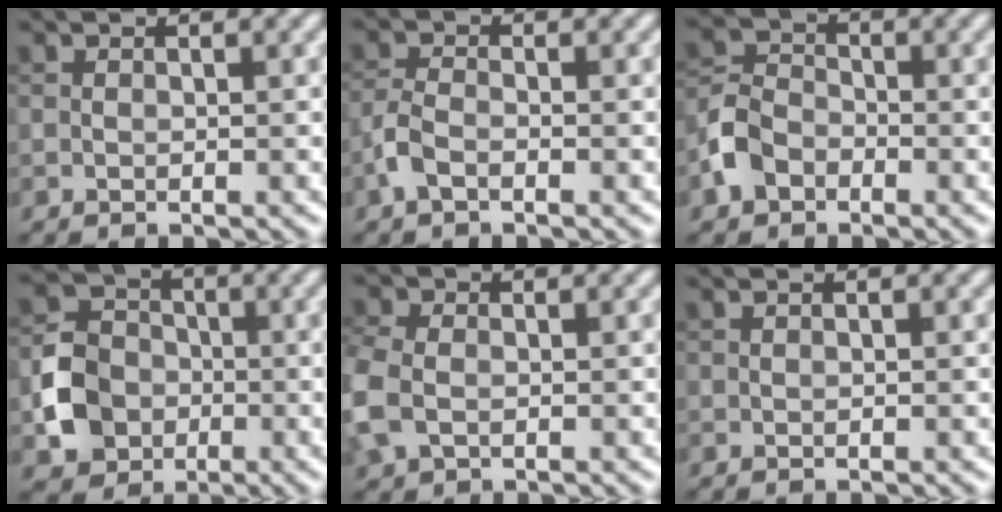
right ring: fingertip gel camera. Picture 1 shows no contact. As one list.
[{"total": 2.4, "force": [-1.3, 1.1, 1.6], "torque": [-0.039, 0.003, -0.035]}, {"total": 4.0, "force": [-2.2, 2.9, 1.8], "torque": [-0.042, 0.005, -0.053]}, {"total": 5.7, "force": [-1.6, 4.9, 2.4], "torque": [-0.046, 0.004, -0.039]}, {"total": 4.5, "force": [-0.9, 3.4, 2.8], "torque": [-0.091, -0.002, -0.027]}, {"total": 0.0}]